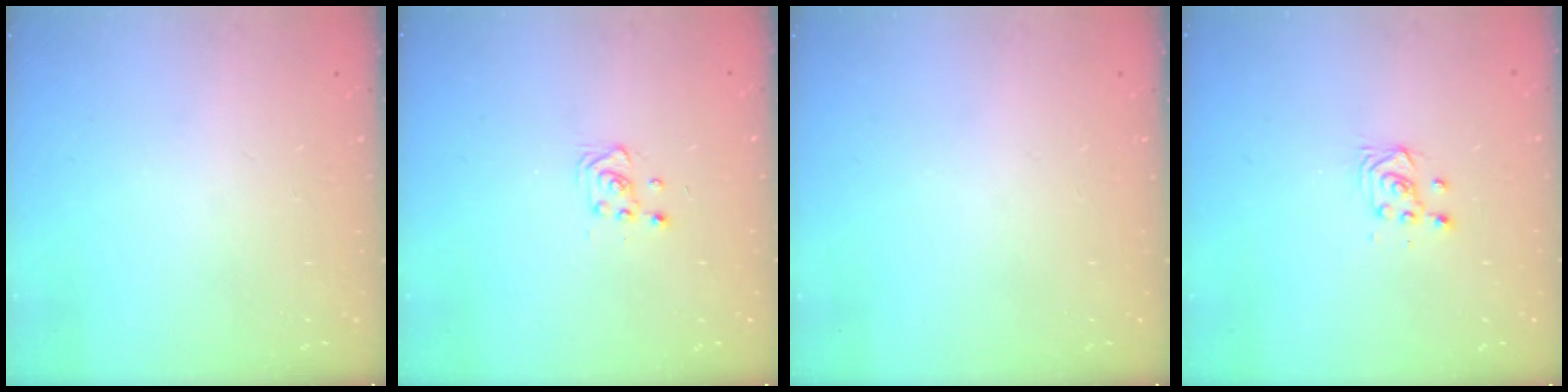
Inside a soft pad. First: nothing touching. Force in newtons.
{"total": 3.8, "press": 3.7, "slide": 0.6}
{"total": 0.0}
{"total": 4.1, "press": 4.0, "slide": 1.0}